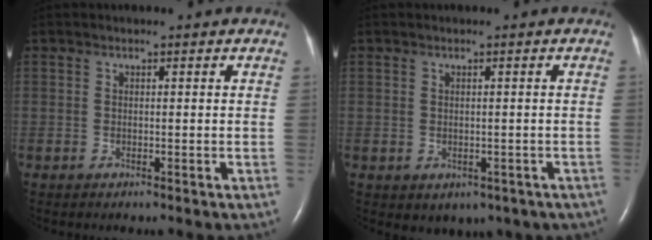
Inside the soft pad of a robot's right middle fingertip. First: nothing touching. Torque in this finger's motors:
{"motor_torque": [1.14, -1.00, 0.10, 0.05]}